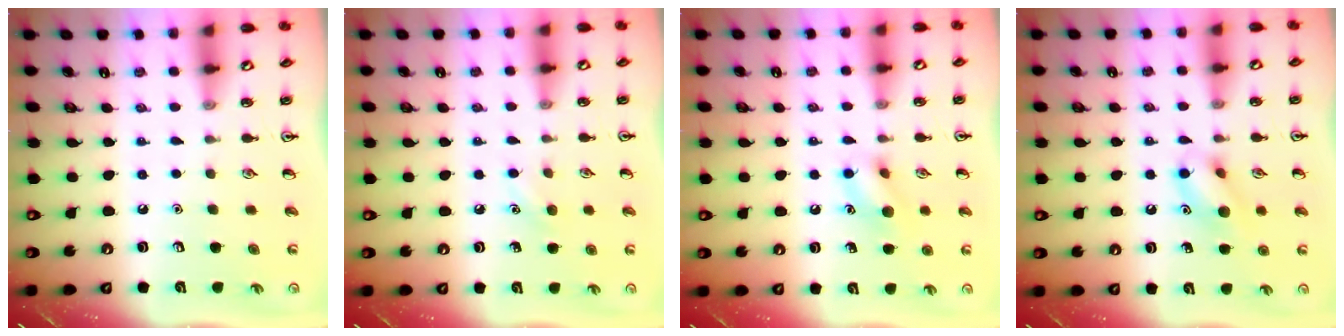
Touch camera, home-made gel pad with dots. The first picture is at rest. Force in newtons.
{"total": 6.1, "press": 5.9, "slide": 1.9}
{"total": 10.0, "press": 10.0, "slide": 0.8}
{"total": 10.2, "press": 10.1, "slide": 0.9}